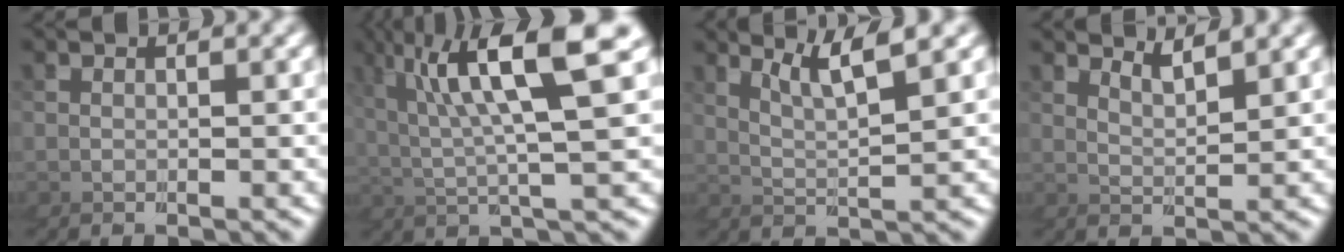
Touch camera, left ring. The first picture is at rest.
{"total": 7.5, "force": [4.8, 0.9, 5.7], "torque": [-0.115, 0.040, 0.064]}
{"total": 5.3, "force": [4.3, -2.7, -1.5], "torque": [-0.016, 0.026, 0.060]}
{"total": 4.6, "force": [3.5, -2.0, -2.2], "torque": [-0.001, 0.015, 0.048]}